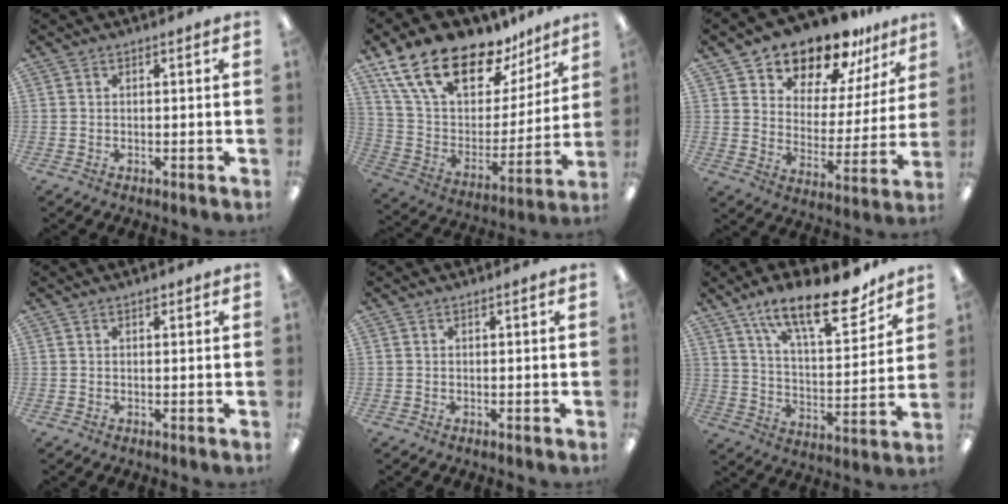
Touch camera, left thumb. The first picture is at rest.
{"total": 22.2, "force": [15.8, 10.5, 11.5], "torque": [-0.211, -0.096, 0.287]}
{"total": 15.1, "force": [13.4, 5.9, 3.7], "torque": [-0.071, -0.114, 0.241]}
{"total": 0.8, "force": [0.5, 0.5, 0.4], "torque": [-0.001, -0.002, 0.008]}
{"total": 0.0}
{"total": 20.2, "force": [14.4, 7.0, 12.4], "torque": [-0.189, -0.084, 0.236]}